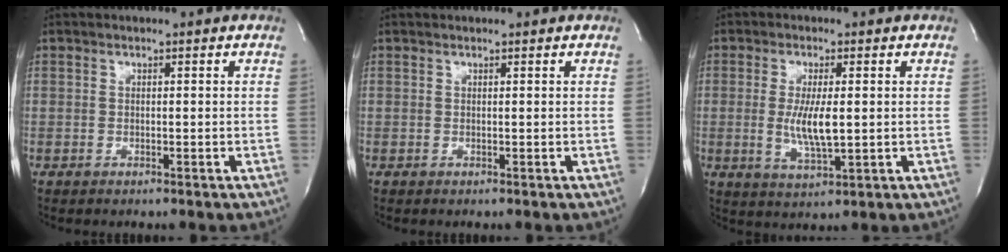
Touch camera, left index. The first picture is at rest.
{"total": 0.7, "force": [0.7, 0.0, 0.1], "torque": [-0.002, 0.010, 0.011]}
{"total": 6.0, "force": [-0.1, 1.2, 5.9], "torque": [-0.118, -0.016, -0.001]}